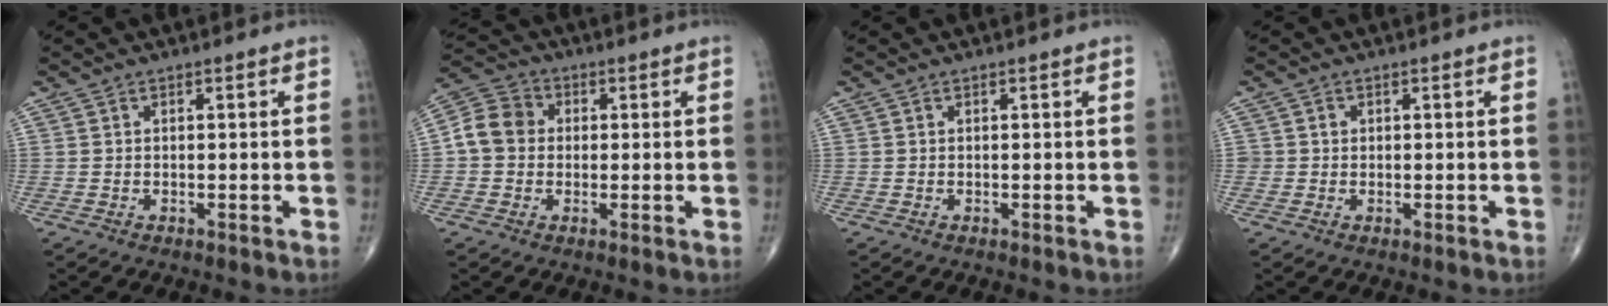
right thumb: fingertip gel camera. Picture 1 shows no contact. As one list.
[{"total": 7.5, "force": [0.2, 6.4, 3.8], "torque": [-0.062, 0.023, -0.009]}, {"total": 0.0}, {"total": 1.3, "force": [0.2, 1.2, 0.2], "torque": [0.006, 0.003, 0.001]}]